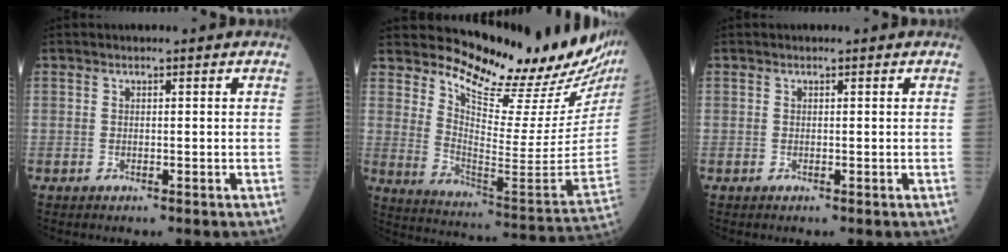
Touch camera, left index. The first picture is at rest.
{"total": 22.9, "force": [20.2, 2.2, 10.6], "torque": [-0.171, -0.119, 0.273]}
{"total": 0.0}